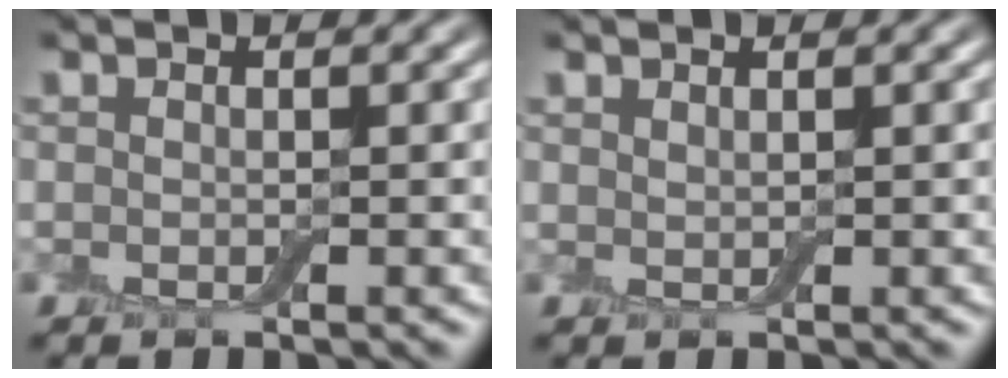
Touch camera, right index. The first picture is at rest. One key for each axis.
{"total": 0.5, "fx": 0.5, "fy": 0.1, "fz": 0.1, "tx": -0.002, "ty": 0.001, "tz": 0.012}